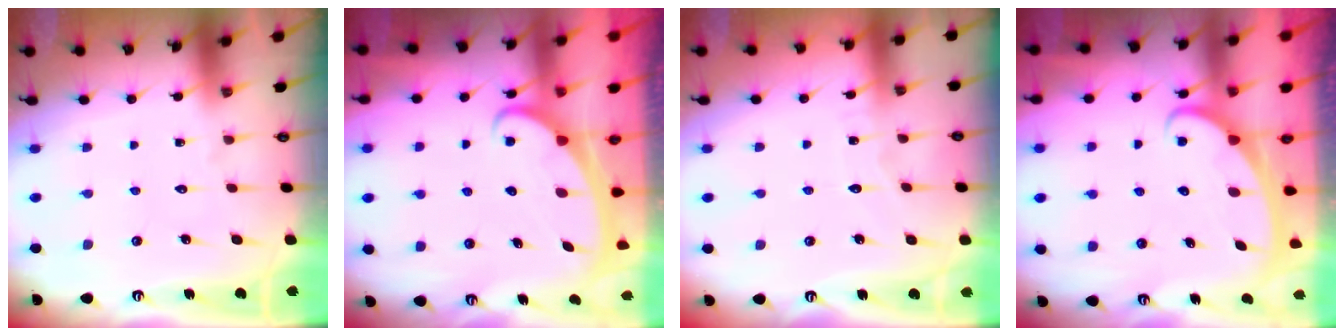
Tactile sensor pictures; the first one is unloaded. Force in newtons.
{"total": 2.3, "press": 2.3, "slide": 0.3}
{"total": 3.7, "press": 3.7, "slide": 0.3}
{"total": 2.5, "press": 2.5, "slide": 0.3}